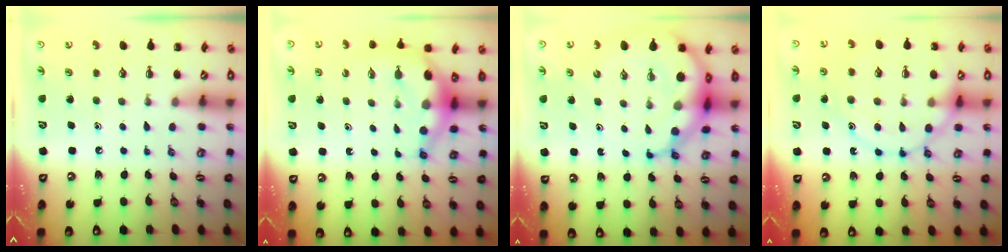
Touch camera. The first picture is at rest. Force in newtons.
{"total": 6.5, "press": 6.3, "slide": 1.5}
{"total": 11.5, "press": 11.1, "slide": 3.2}
{"total": 15.1, "press": 15.0, "slide": 1.0}